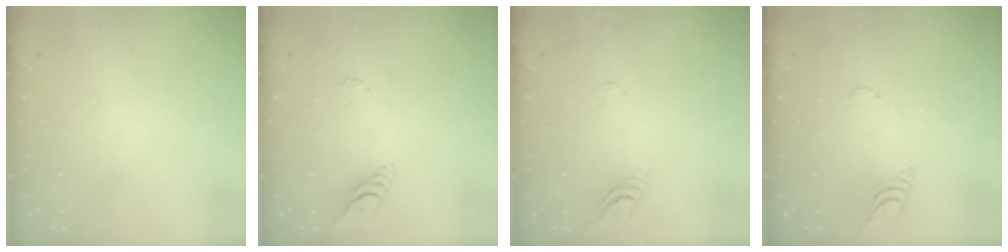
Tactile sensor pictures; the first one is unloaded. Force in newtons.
{"total": 7.8, "press": 7.7, "slide": 0.8}
{"total": 3.6, "press": 3.5, "slide": 0.4}
{"total": 4.5, "press": 4.4, "slide": 0.5}